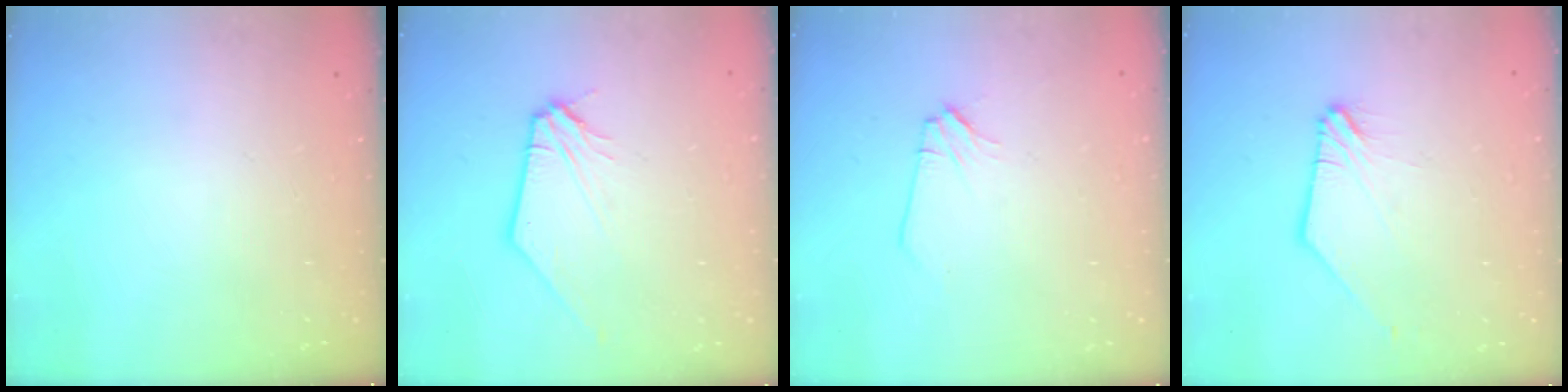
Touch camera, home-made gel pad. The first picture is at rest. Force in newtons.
{"total": 2.4, "press": 2.3, "slide": 0.4}
{"total": 1.1, "press": 1.1, "slide": 0.1}
{"total": 1.1, "press": 1.0, "slide": 0.3}